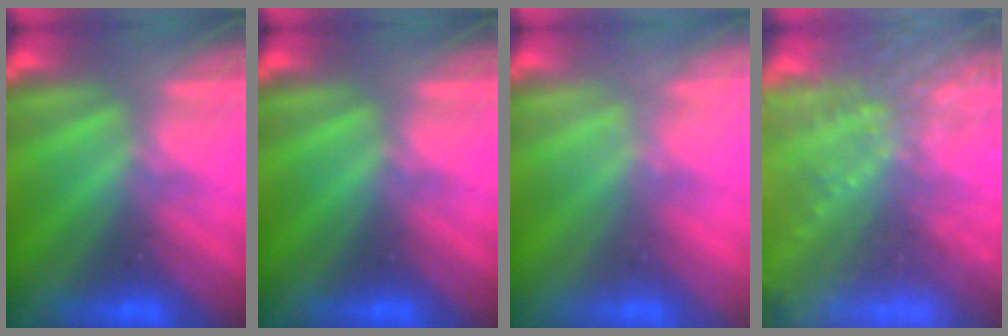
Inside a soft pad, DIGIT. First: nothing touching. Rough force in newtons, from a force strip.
{"total": 0.0}
{"total": 2.1}
{"total": 8.6}